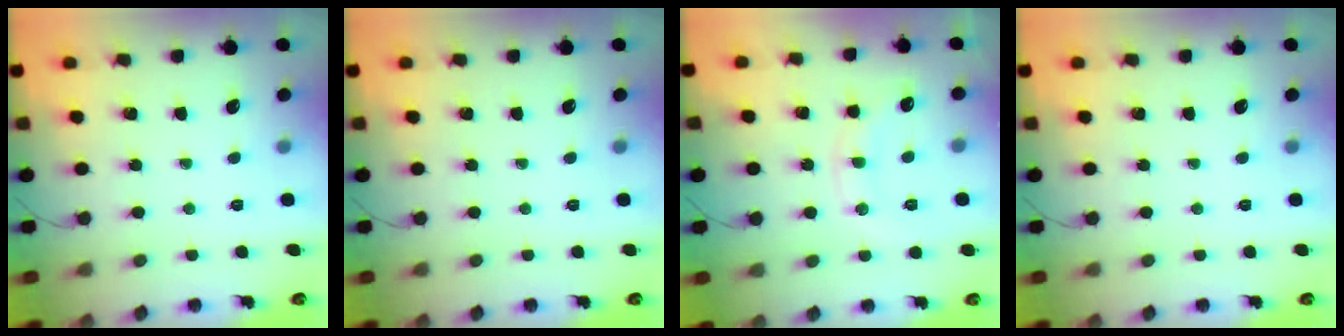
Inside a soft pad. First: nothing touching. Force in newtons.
{"total": 0.0}
{"total": 13.2, "press": 13.2, "slide": 0.7}
{"total": 0.0}